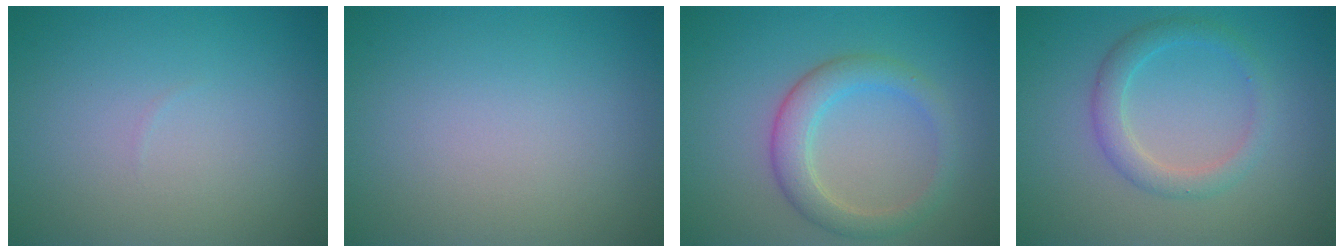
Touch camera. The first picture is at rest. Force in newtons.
{"total": 0.0}
{"total": 3.6, "press": 3.6, "slide": 0.2}
{"total": 2.6, "press": 2.6, "slide": 0.0}